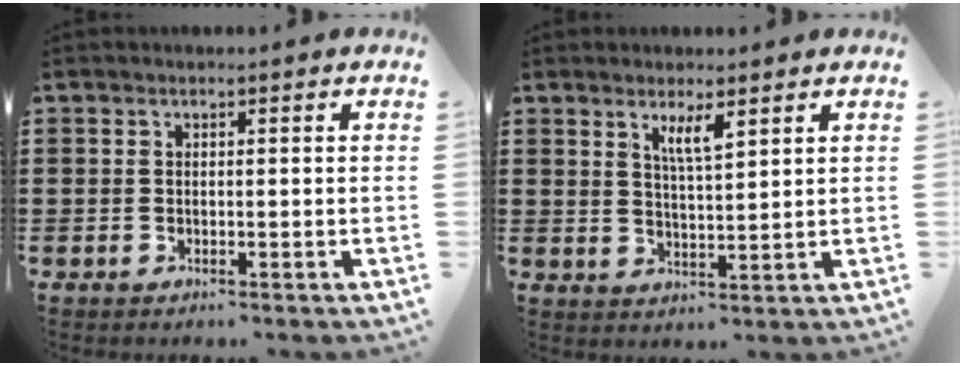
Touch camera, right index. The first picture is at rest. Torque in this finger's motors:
{"motor_torque": [0.03, 0.00, 0.13, 0.10]}